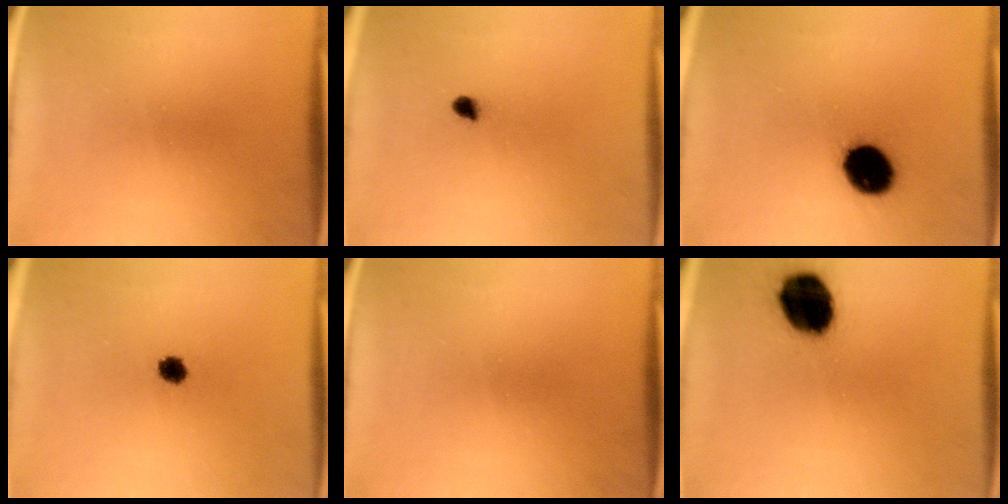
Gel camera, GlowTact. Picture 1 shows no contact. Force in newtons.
{"total": 1.8}
{"total": 11.9}
{"total": 3.0}
{"total": 0.0}
{"total": 15.8}